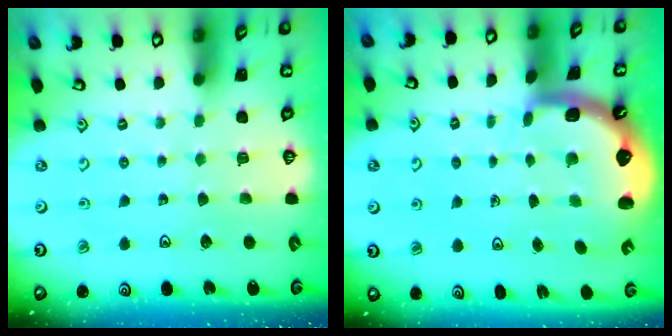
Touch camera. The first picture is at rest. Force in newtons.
{"total": 3.4, "press": 2.5, "slide": 2.3}